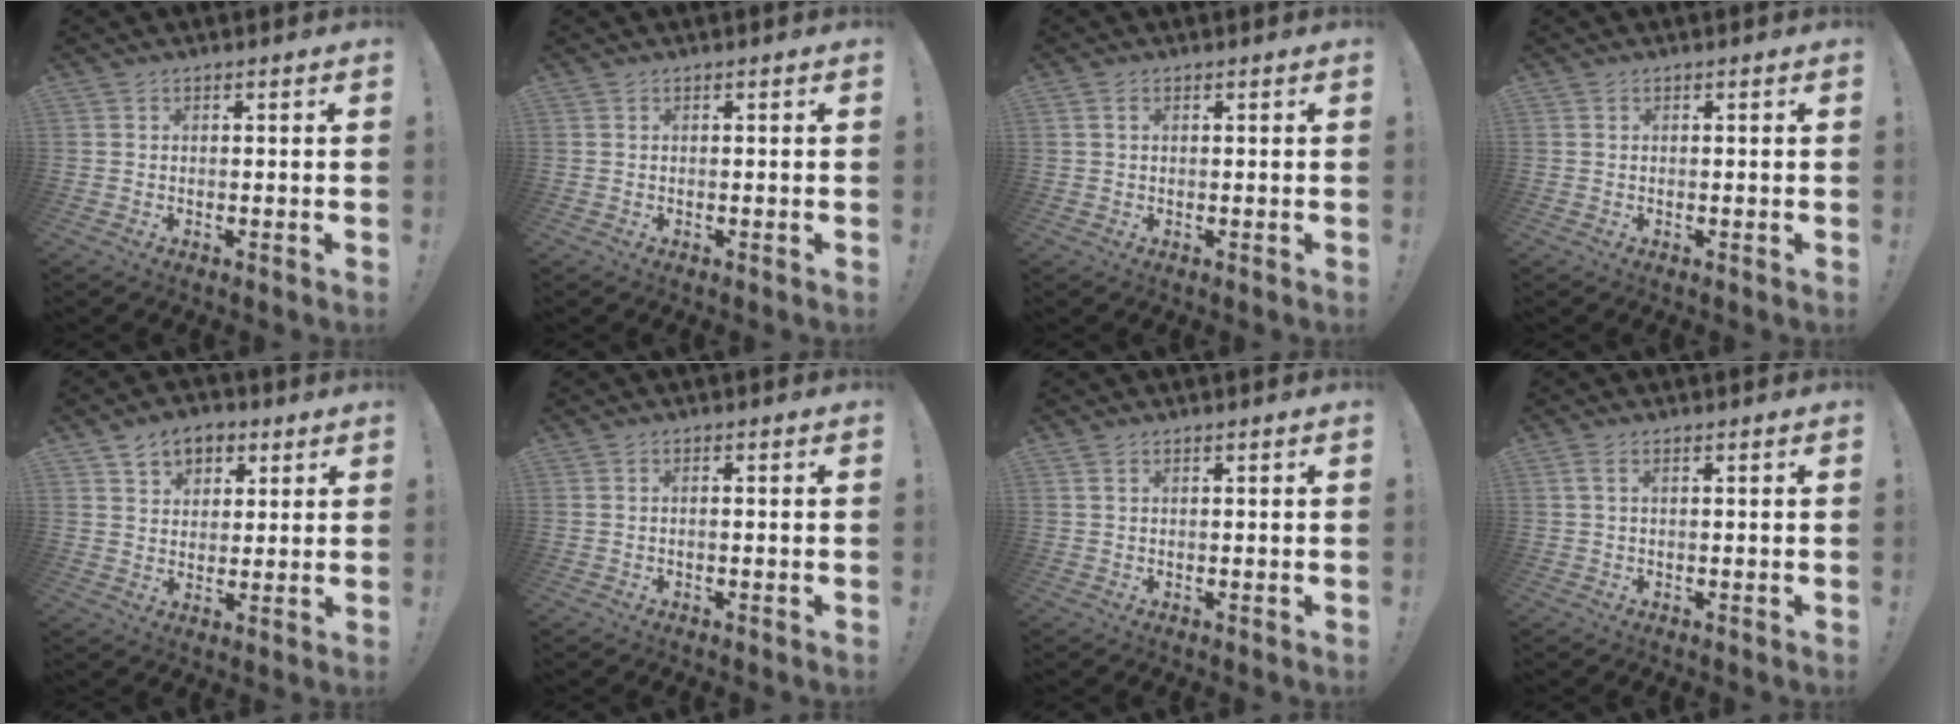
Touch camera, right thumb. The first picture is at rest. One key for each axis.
{"total": 0.0}
{"total": 1.3, "fx": 0.5, "fy": 0.9, "fz": 0.8, "tx": -0.016, "ty": 0.002, "tz": 0.009}
{"total": 0.0}
{"total": 7.9, "fx": 4.1, "fy": 6.0, "fz": 3.0, "tx": -0.040, "ty": -0.019, "tz": 0.078}
{"total": 0.8, "fx": -0.5, "fy": 0.0, "fz": 0.7, "tx": -0.013, "ty": -0.001, "tz": -0.008}
{"total": 1.2, "fx": 0.8, "fy": 0.2, "fz": 0.8, "tx": -0.017, "ty": 0.000, "tz": 0.015}
{"total": 2.0, "fx": 0.7, "fy": 0.5, "fz": 1.8, "tx": -0.043, "ty": 0.004, "tz": 0.014}